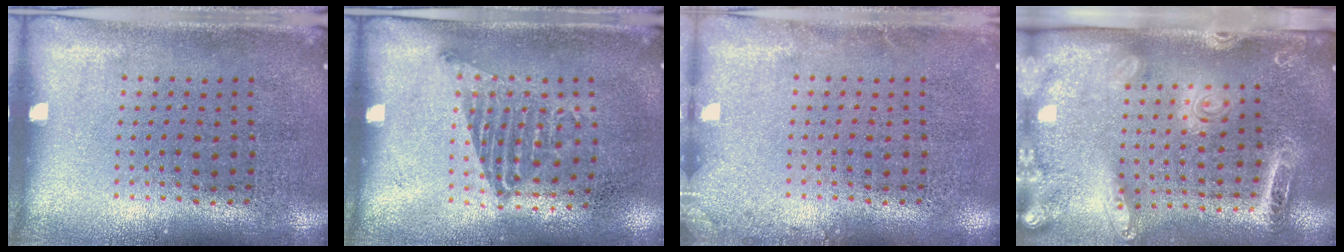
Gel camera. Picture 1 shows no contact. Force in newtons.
{"total": 1.0, "press": 0.8, "slide": 0.6}
{"total": 1.2, "press": 1.2, "slide": 0.2}
{"total": 2.5, "press": 2.0, "slide": 1.5}